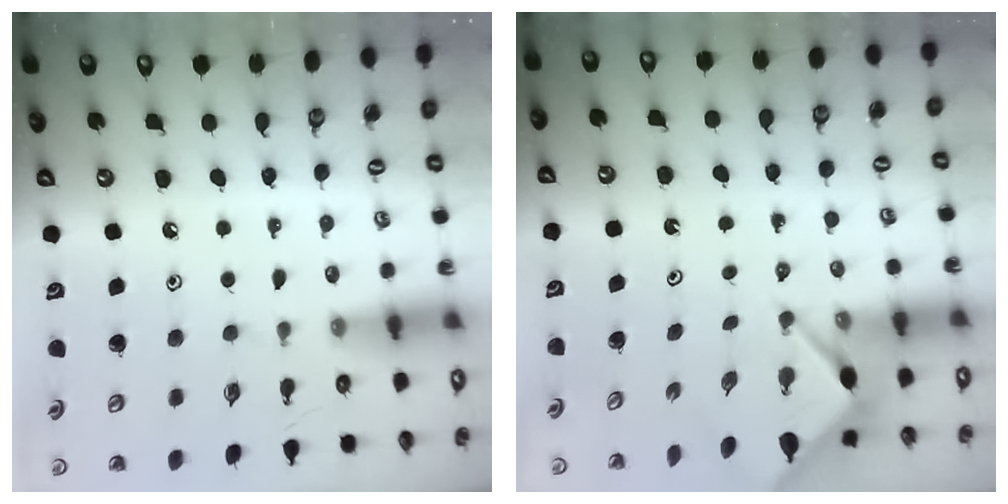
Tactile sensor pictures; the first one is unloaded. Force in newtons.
{"total": 2.9, "press": 2.9, "slide": 0.3}